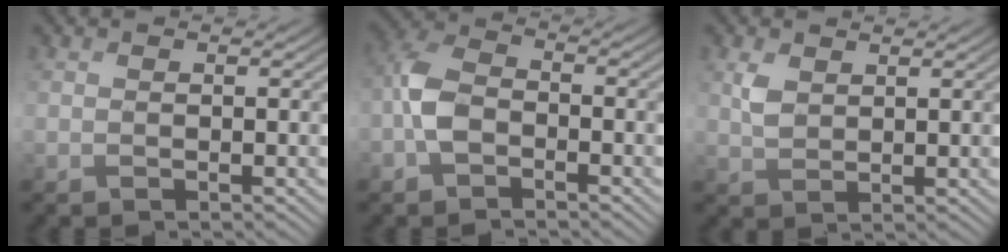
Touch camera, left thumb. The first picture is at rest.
{"total": 4.7, "force": [-1.7, 2.9, 3.3], "torque": [-0.074, 0.010, -0.046]}
{"total": 2.7, "force": [1.9, 1.2, 1.5], "torque": [-0.038, 0.006, 0.041]}